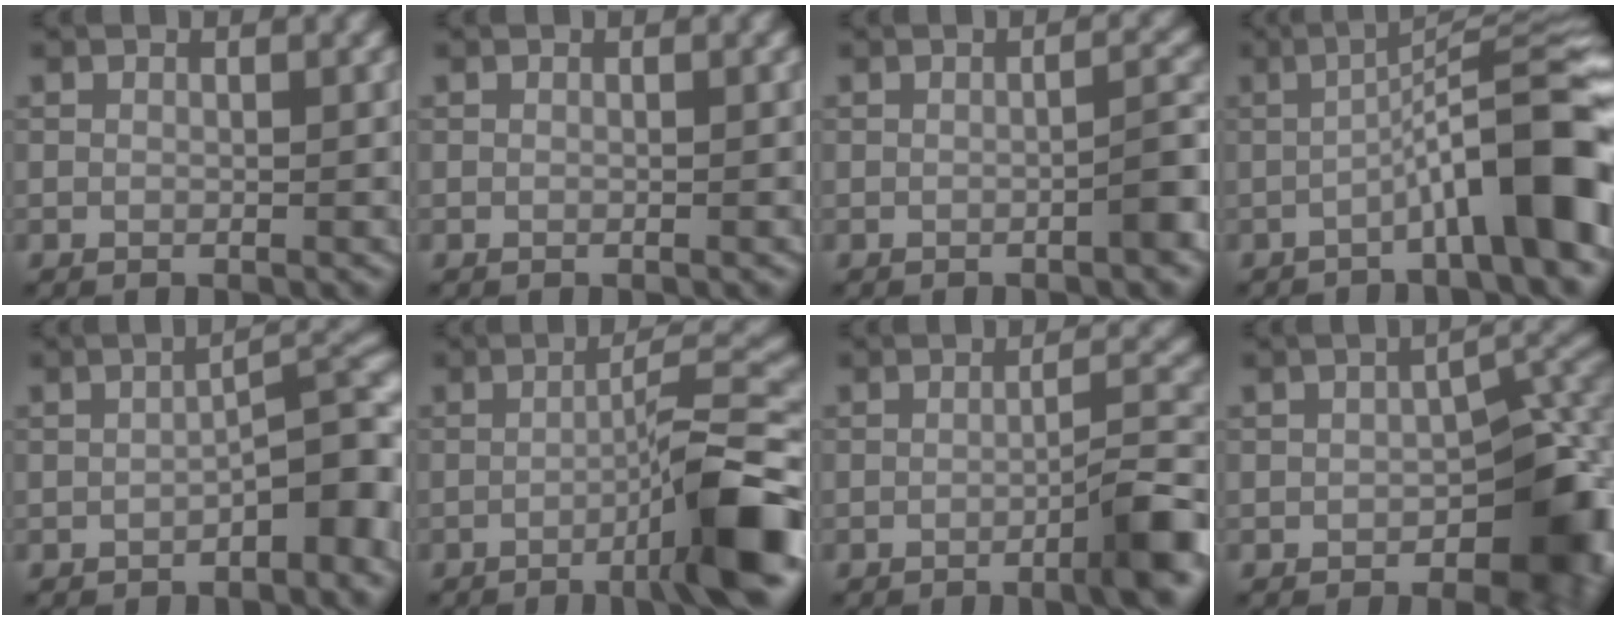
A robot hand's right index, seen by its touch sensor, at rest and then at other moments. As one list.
[{"total": 0.0}, {"total": 2.3, "force": [-1.0, 0.3, 2.0], "torque": [-0.026, 0.013, -0.019]}, {"total": 9.8, "force": [-3.1, 1.4, 9.2], "torque": [-0.122, 0.024, -0.058]}, {"total": 4.8, "force": [-1.9, 1.4, 4.2], "torque": [-0.050, 0.022, -0.031]}, {"total": 9.2, "force": [-3.6, 1.1, 8.4], "torque": [-0.109, 0.018, -0.066]}, {"total": 4.9, "force": [-2.4, 0.6, 4.3], "torque": [-0.056, 0.013, -0.046]}, {"total": 8.0, "force": [-2.6, 4.3, 6.2], "torque": [-0.059, 0.005, -0.038]}]